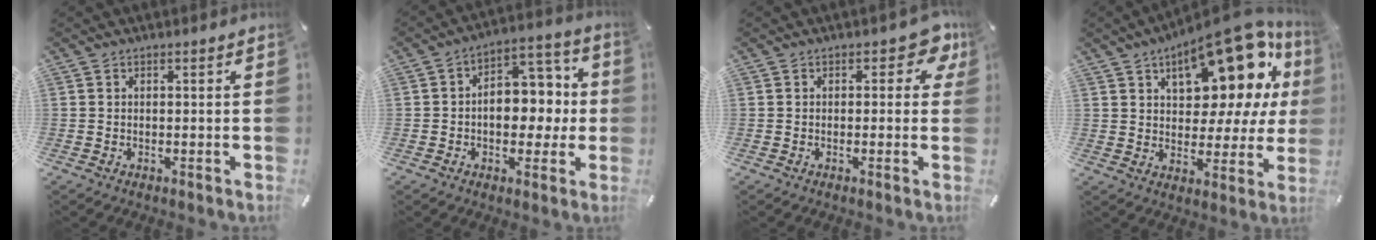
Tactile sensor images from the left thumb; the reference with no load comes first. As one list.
[{"total": 11.1, "force": [-0.7, 8.3, 7.3], "torque": [-0.090, 0.000, -0.009]}, {"total": 4.9, "force": [1.7, 2.9, 3.5], "torque": [-0.033, -0.005, 0.023]}, {"total": 21.3, "force": [11.4, 10.4, 14.7], "torque": [-0.201, -0.078, 0.190]}]